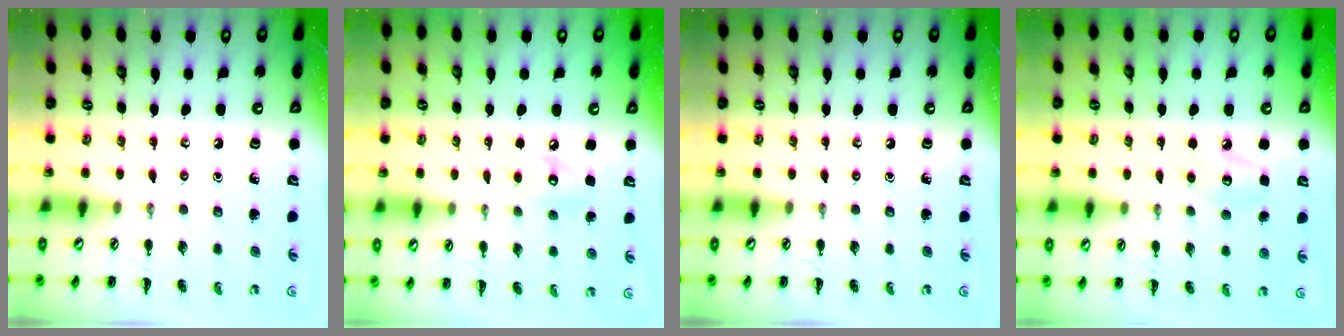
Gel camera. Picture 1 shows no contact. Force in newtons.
{"total": 6.4, "press": 6.3, "slide": 1.0}
{"total": 0.0}
{"total": 8.2, "press": 8.0, "slide": 1.8}